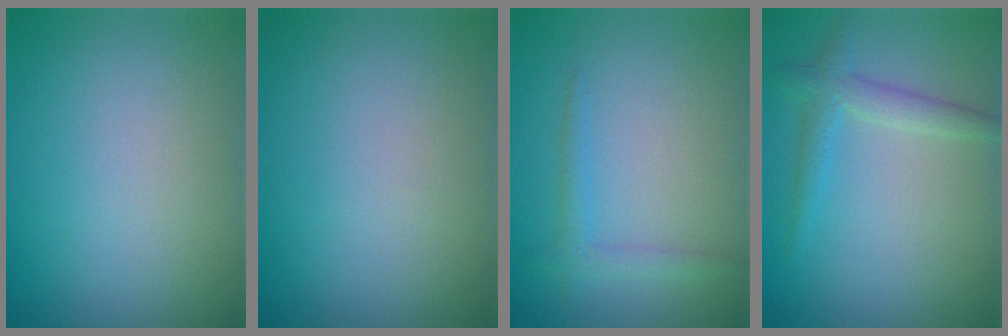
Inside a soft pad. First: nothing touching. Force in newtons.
{"total": 0.0}
{"total": 1.7, "press": 1.7, "slide": 0.1}
{"total": 2.3, "press": 2.3, "slide": 0.0}